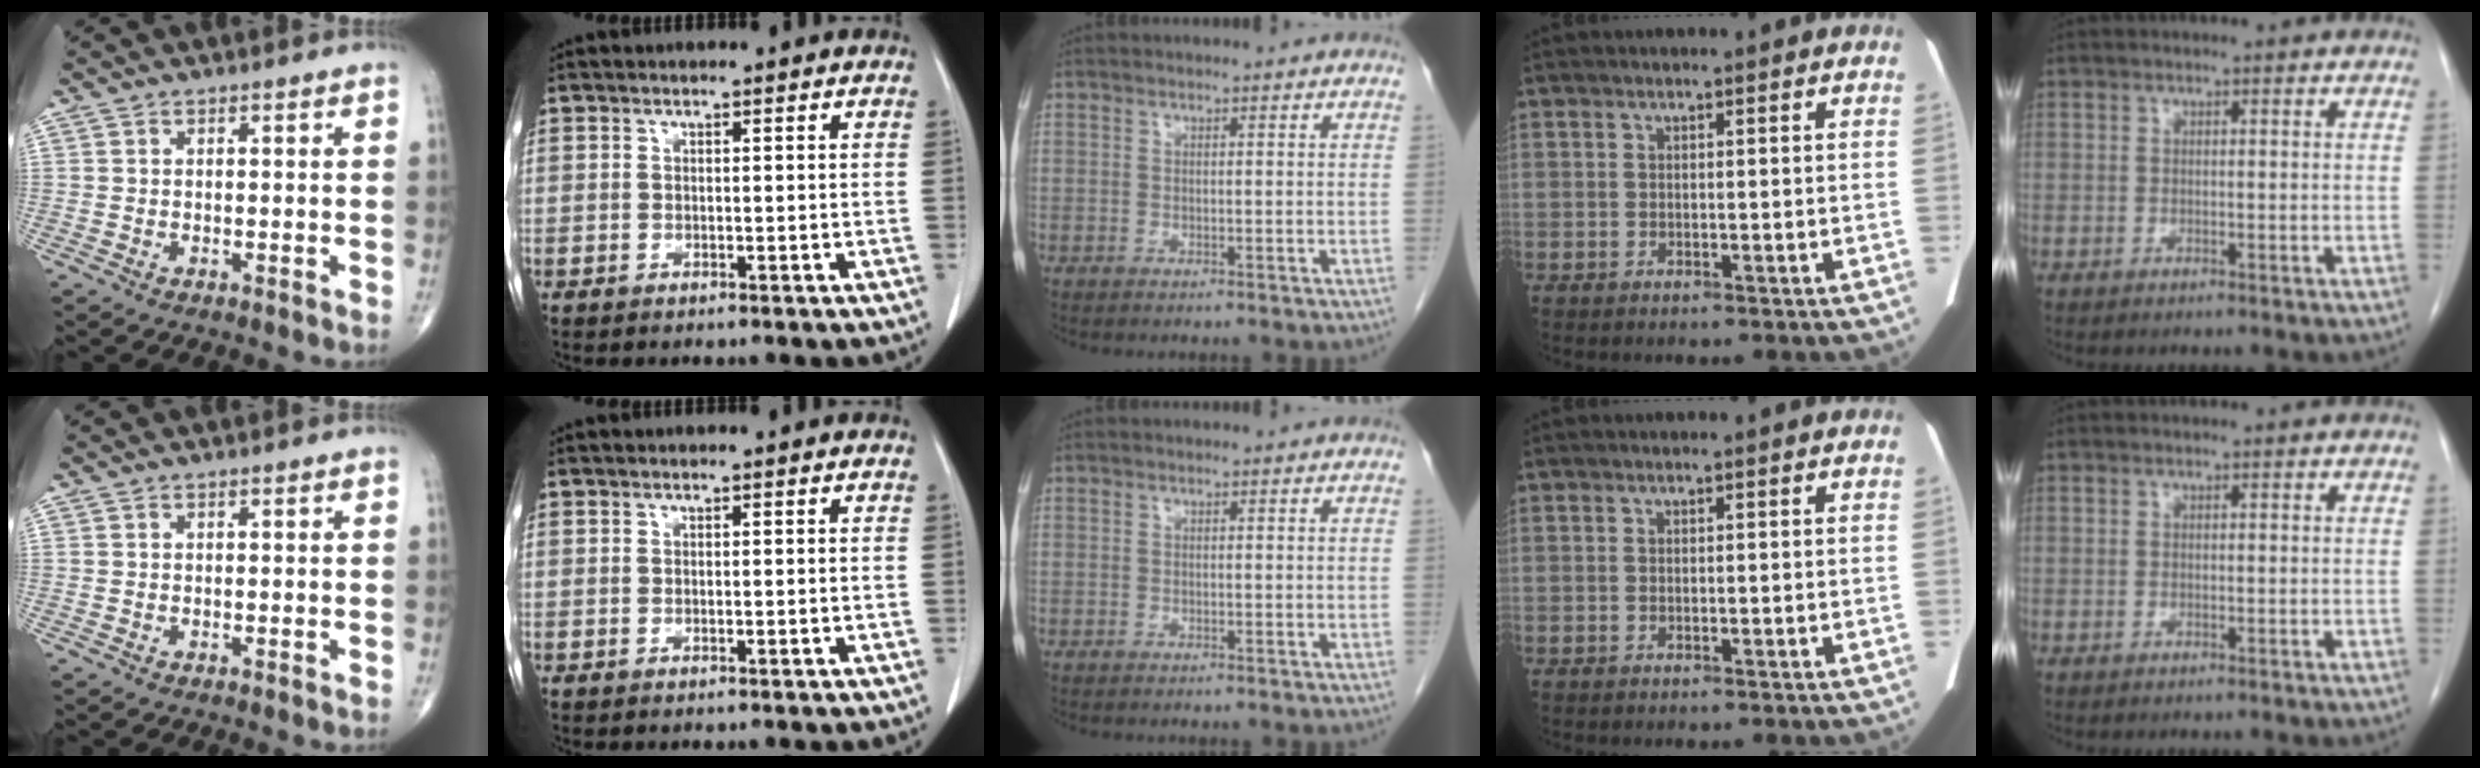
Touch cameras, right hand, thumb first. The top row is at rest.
{}